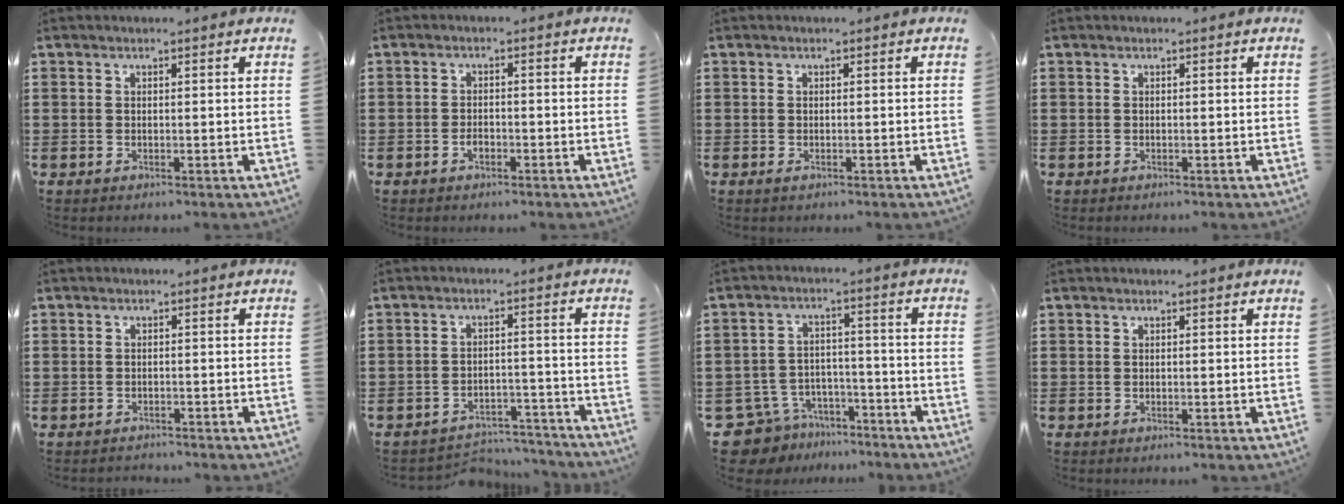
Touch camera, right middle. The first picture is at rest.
{"total": 1.5, "force": [-0.8, 0.8, 1.1], "torque": [-0.022, -0.001, -0.015]}
{"total": 0.0}
{"total": 0.0}
{"total": 1.1, "force": [-1.1, 0.3, -0.2], "torque": [0.002, 0.004, -0.025]}
{"total": 4.3, "force": [-4.2, 0.7, 0.3], "torque": [-0.008, 0.007, -0.088]}
{"total": 6.9, "force": [-6.4, 2.4, 0.6], "torque": [-0.039, 0.014, -0.133]}
{"total": 0.0}